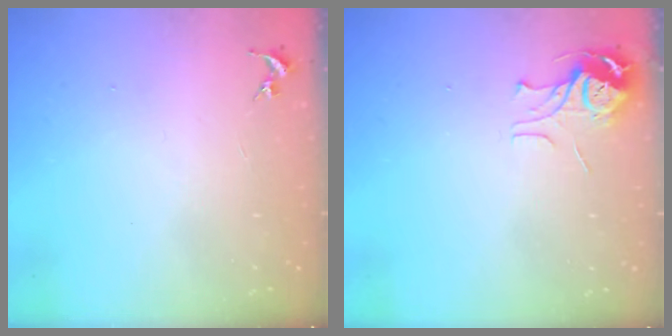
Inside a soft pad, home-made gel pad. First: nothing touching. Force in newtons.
{"total": 6.7, "press": 6.7, "slide": 0.6}